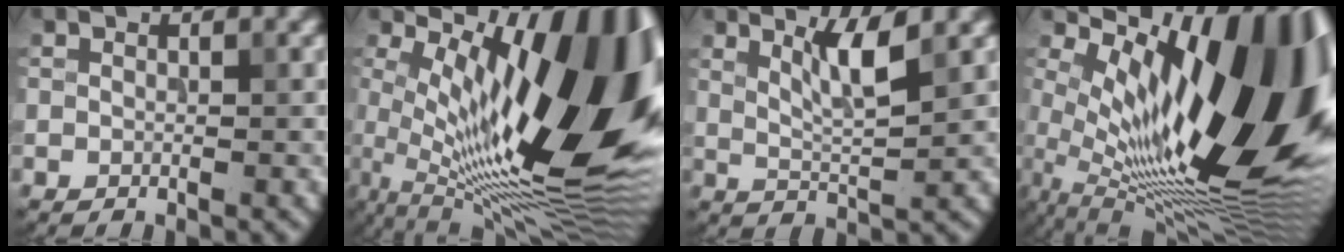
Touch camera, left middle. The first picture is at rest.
{"total": 16.6, "force": [3.2, 6.3, 15.1], "torque": [-0.218, -0.003, 0.050]}
{"total": 3.3, "force": [2.1, 0.1, 2.5], "torque": [-0.046, -0.002, 0.041]}
{"total": 18.3, "force": [4.2, 8.0, 16.0], "torque": [-0.236, 0.007, 0.067]}